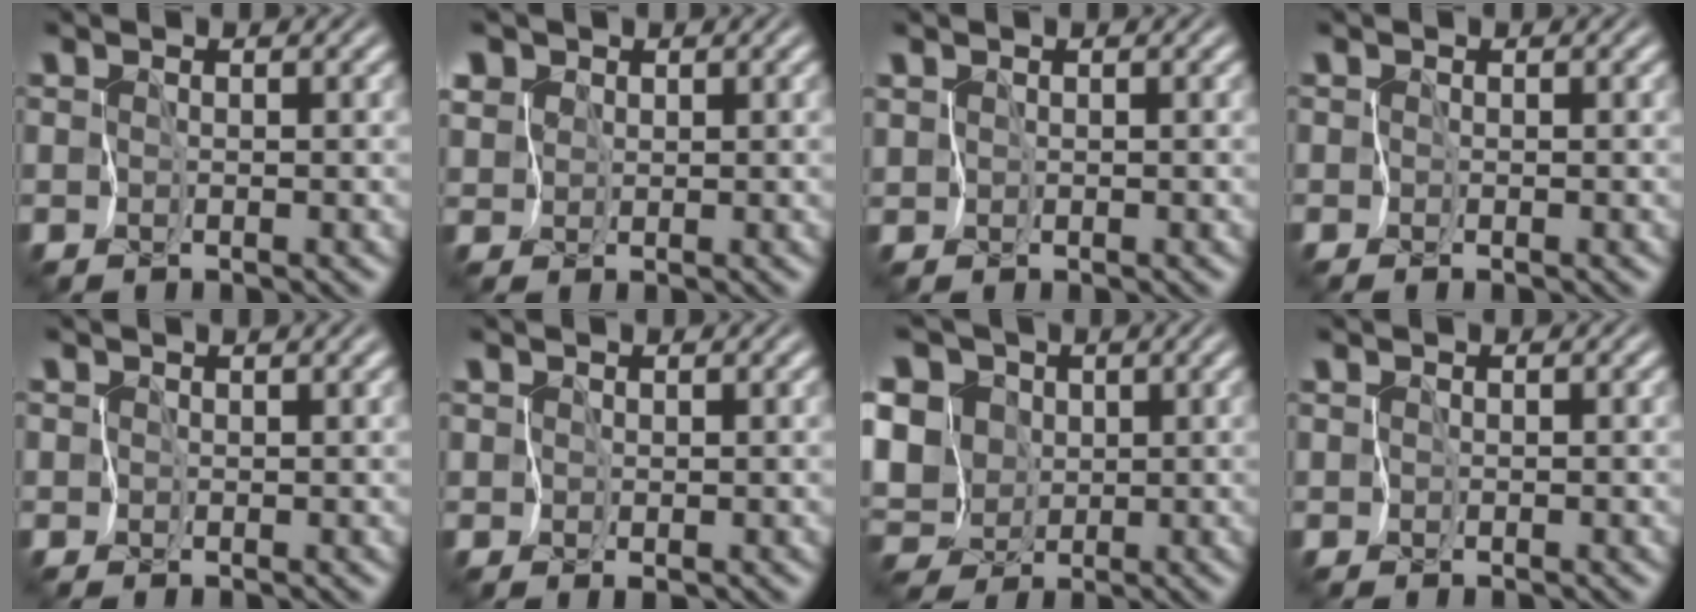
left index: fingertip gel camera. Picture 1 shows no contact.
{"total": 2.6, "force": [1.4, 2.1, 0.6], "torque": [-0.037, 0.012, 0.037]}
{"total": 0.5, "force": [0.3, 0.5, 0.1], "torque": [0.000, -0.001, 0.005]}
{"total": 0.0}
{"total": 1.0, "force": [0.6, 0.5, 0.5], "torque": [-0.003, 0.003, 0.008]}
{"total": 0.6, "force": [0.4, 0.4, 0.1], "torque": [-0.003, 0.002, 0.009]}
{"total": 10.3, "force": [0.8, 8.8, 5.3], "torque": [-0.093, 0.029, -0.025]}
{"total": 0.0}